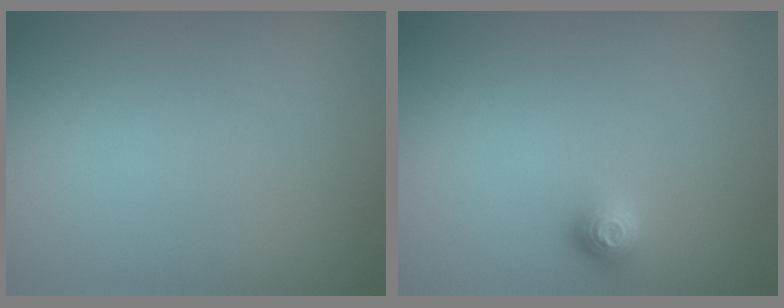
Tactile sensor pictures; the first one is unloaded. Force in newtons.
{"total": 1.3, "press": 1.1, "slide": 0.7}